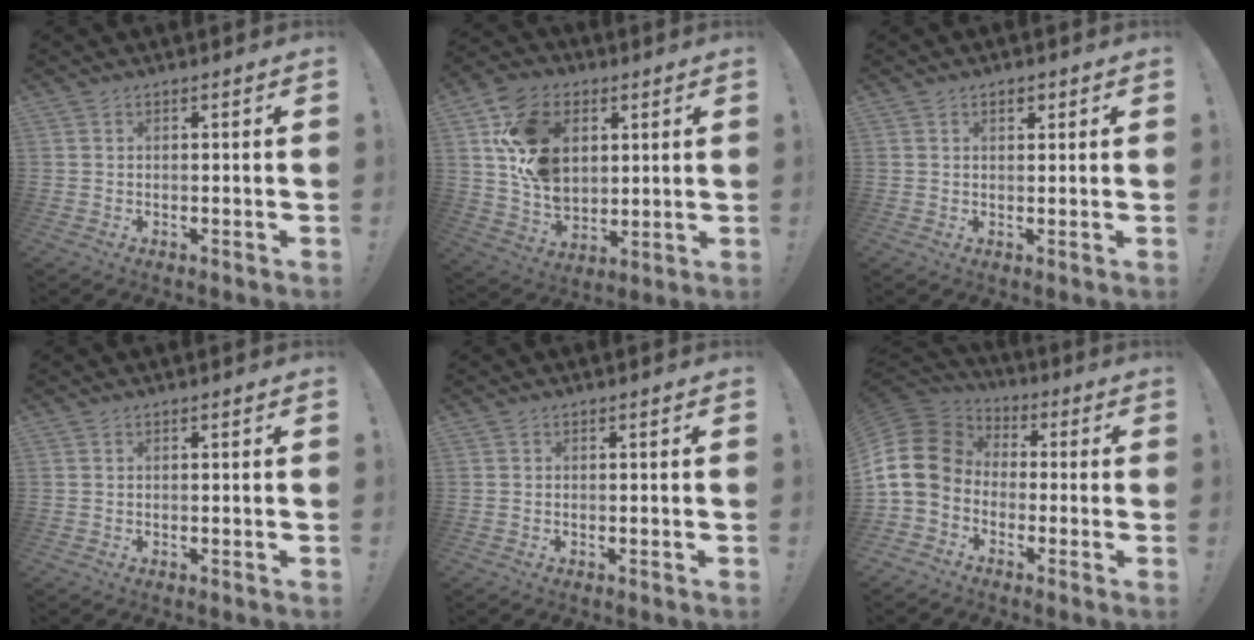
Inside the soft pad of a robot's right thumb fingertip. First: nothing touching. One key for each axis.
{"total": 17.8, "fx": 6.4, "fy": 13.1, "fz": 10.2, "tx": -0.185, "ty": -0.024, "tz": 0.127}
{"total": 2.2, "fx": 1.1, "fy": 1.2, "fz": 1.4, "tx": -0.022, "ty": 0.001, "tz": 0.018}
{"total": 0.0}
{"total": 0.0}
{"total": 13.9, "fx": 0.3, "fy": 11.1, "fz": 8.3, "tx": -0.157, "ty": 0.013, "tz": 0.010}